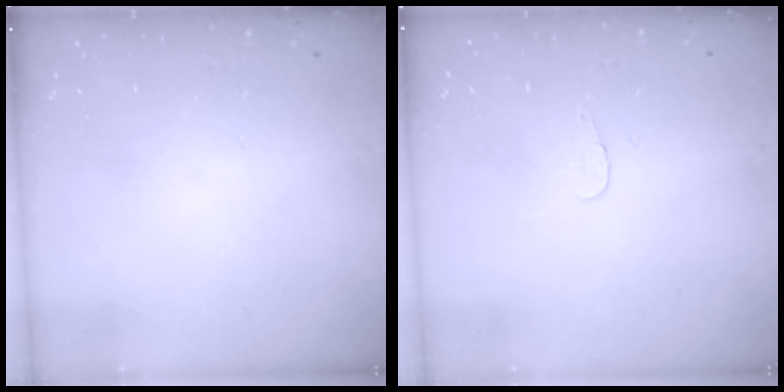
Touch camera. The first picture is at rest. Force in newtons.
{"total": 2.8, "press": 2.8, "slide": 0.3}